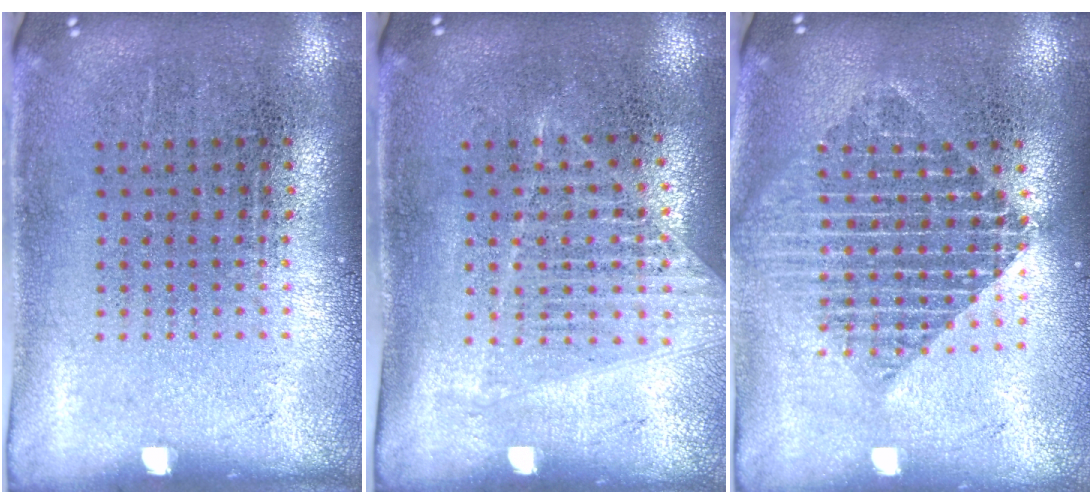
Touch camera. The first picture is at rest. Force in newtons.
{"total": 1.2, "press": 1.1, "slide": 0.5}
{"total": 1.8, "press": 1.6, "slide": 1.0}